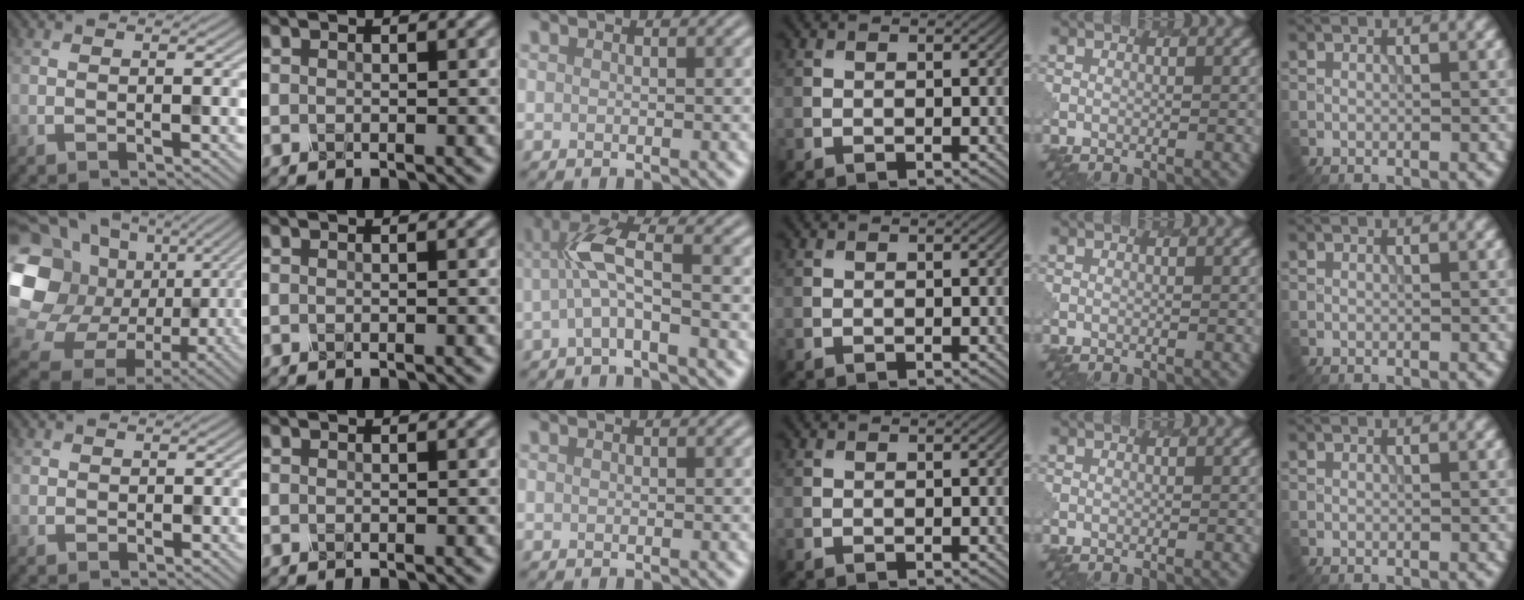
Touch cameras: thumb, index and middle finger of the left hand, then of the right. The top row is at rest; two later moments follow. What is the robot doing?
{"motion": "dispense", "object": "spray bottle"}